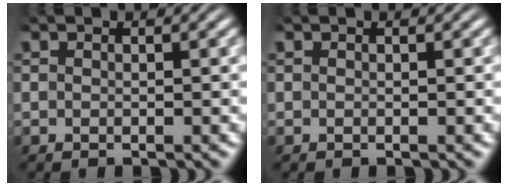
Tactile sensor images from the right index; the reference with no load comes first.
{"total": 0.0}